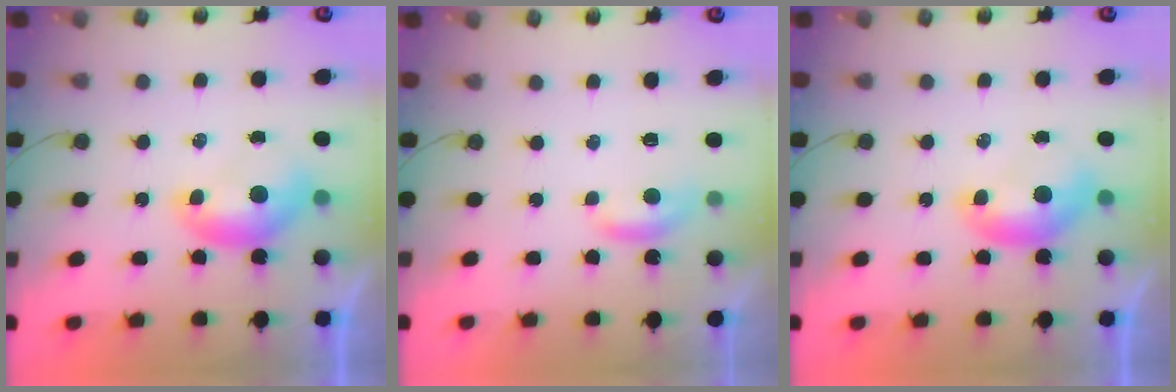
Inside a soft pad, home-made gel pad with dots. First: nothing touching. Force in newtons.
{"total": 2.0, "press": 2.0, "slide": 0.4}
{"total": 0.0}